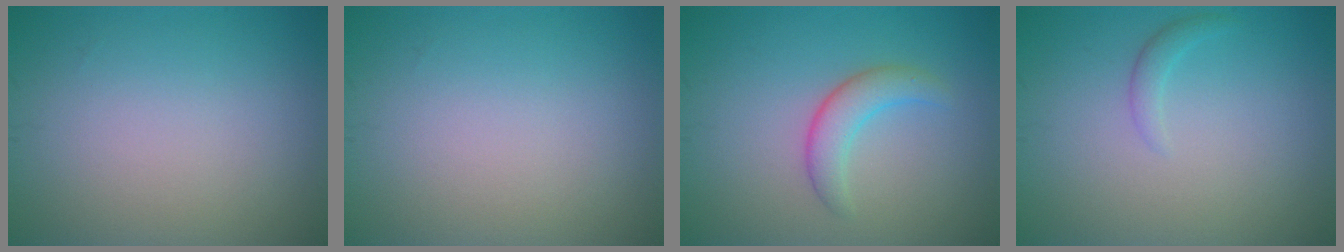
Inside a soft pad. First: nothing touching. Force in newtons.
{"total": 0.0}
{"total": 2.7, "press": 2.7, "slide": 0.1}
{"total": 1.1, "press": 1.1, "slide": 0.1}